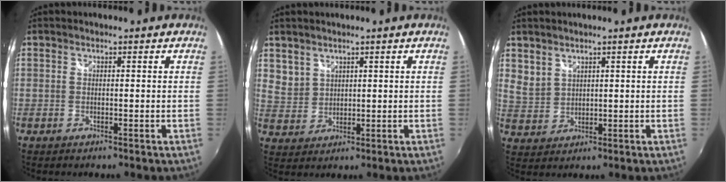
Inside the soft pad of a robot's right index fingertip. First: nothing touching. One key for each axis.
{"total": 4.2, "fx": 2.9, "fy": 3.0, "fz": 0.4, "tx": 0.003, "ty": 0.009, "tz": 0.067}
{"total": 3.8, "fx": 2.8, "fy": 2.4, "fz": 0.8, "tx": -0.012, "ty": 0.005, "tz": 0.066}